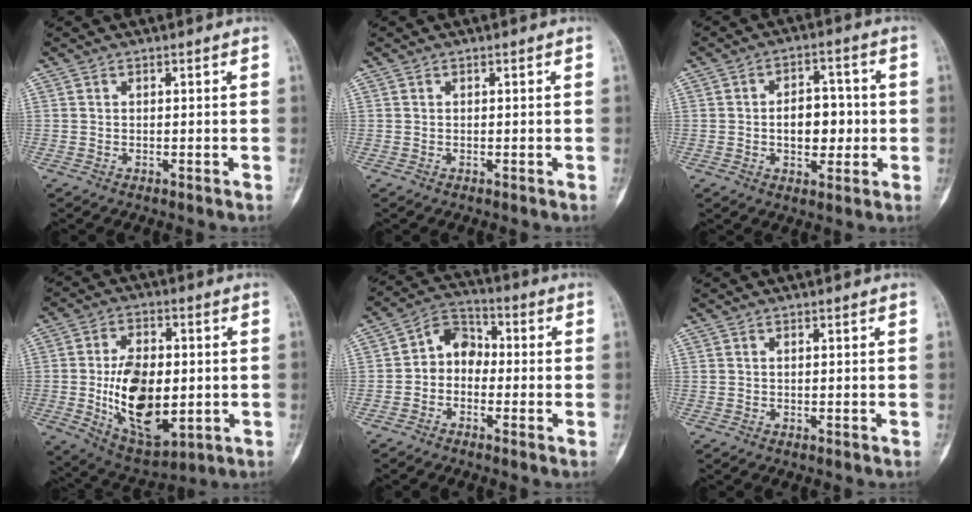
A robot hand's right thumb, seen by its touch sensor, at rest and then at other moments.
{"total": 0.0}
{"total": 8.8, "force": [-0.5, 5.6, 6.7], "torque": [-0.069, 0.013, -0.008]}
{"total": 17.8, "force": [-1.6, 10.1, 14.6], "torque": [-0.222, -0.005, -0.006]}
{"total": 6.7, "force": [-1.0, 5.4, 3.8], "torque": [-0.033, 0.032, -0.040]}
{"total": 0.0}